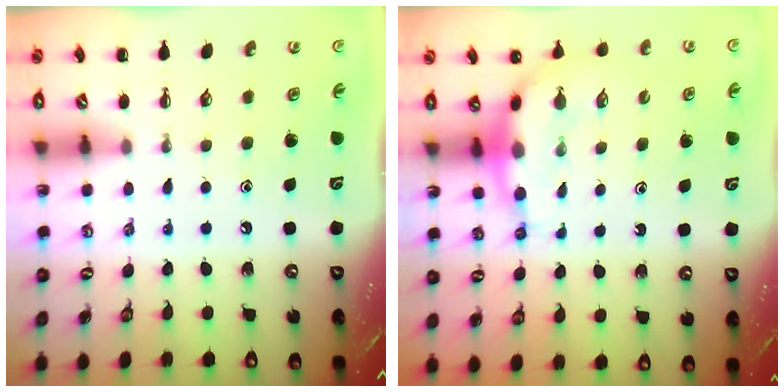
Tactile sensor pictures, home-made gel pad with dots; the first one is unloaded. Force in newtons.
{"total": 6.7, "press": 6.5, "slide": 1.6}